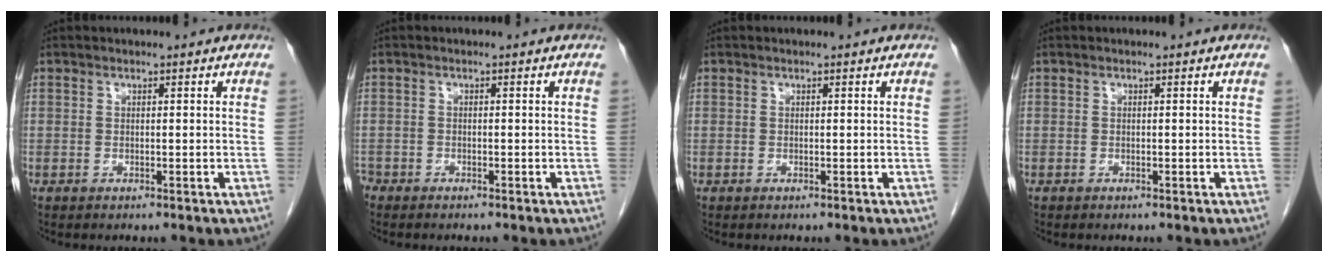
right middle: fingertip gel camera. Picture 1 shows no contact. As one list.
[{"total": 1.5, "force": [-1.4, 0.7, 0.2], "torque": [-0.004, 0.000, -0.023]}, {"total": 0.0}, {"total": 0.0}]